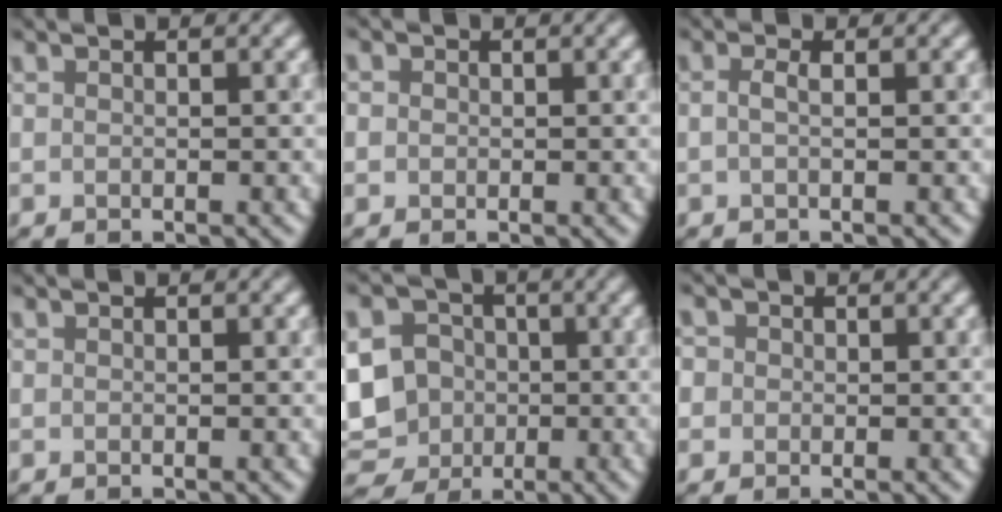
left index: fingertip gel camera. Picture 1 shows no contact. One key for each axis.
{"total": 1.3, "fx": -0.5, "fy": -0.3, "fz": -1.1, "tx": 0.006, "ty": 0.001, "tz": 0.009}
{"total": 0.7, "fx": -0.5, "fy": -0.4, "fz": 0.1, "tx": -0.015, "ty": -0.002, "tz": 0.003}
{"total": 0.0}
{"total": 7.4, "fx": -1.8, "fy": 6.7, "fz": 2.5, "tx": -0.067, "ty": -0.005, "tz": -0.035}
{"total": 1.2, "fx": -0.5, "fy": 0.2, "fz": -1.1, "tx": 0.011, "ty": 0.000, "tz": 0.004}